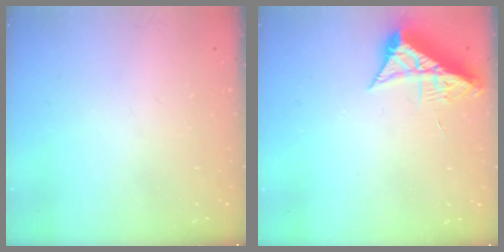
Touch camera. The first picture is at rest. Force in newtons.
{"total": 7.3, "press": 7.3, "slide": 0.2}